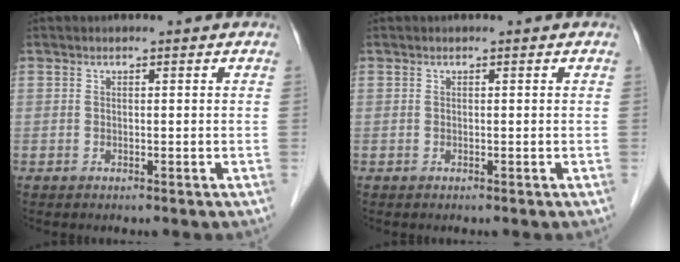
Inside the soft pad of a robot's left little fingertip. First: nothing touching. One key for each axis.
{"total": 0.0}